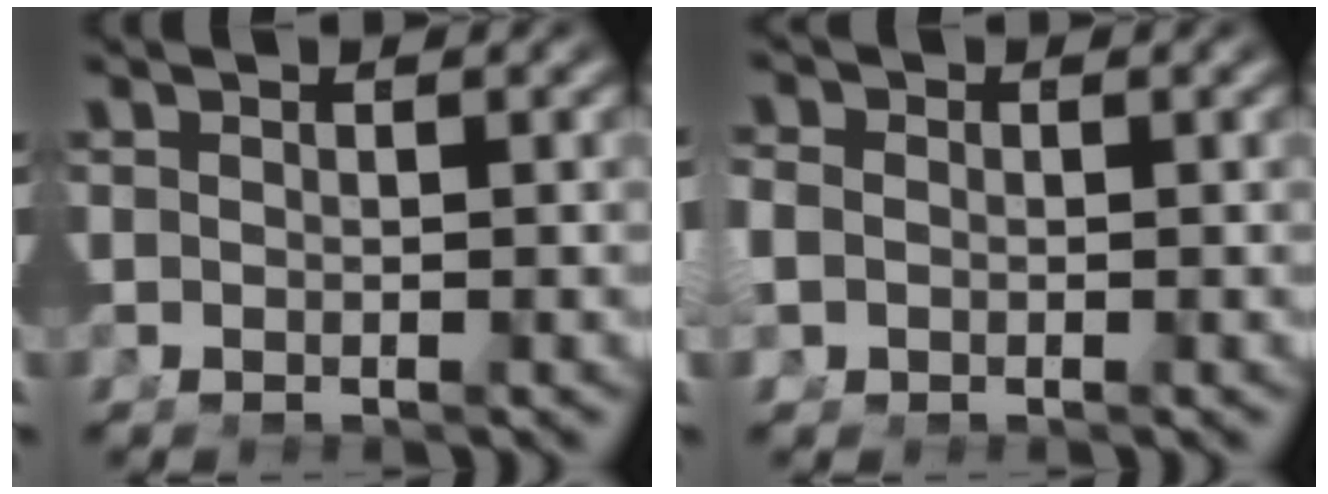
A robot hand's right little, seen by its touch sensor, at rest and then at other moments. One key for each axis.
{"total": 2.4, "fx": -0.7, "fy": 2.0, "fz": 1.1, "tx": -0.042, "ty": -0.017, "tz": -0.006}